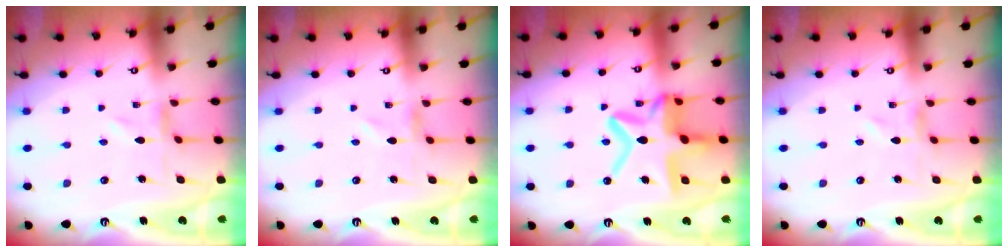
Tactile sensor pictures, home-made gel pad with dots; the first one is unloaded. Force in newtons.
{"total": 0.0}
{"total": 19.4, "press": 19.4, "slide": 1.8}
{"total": 0.5, "press": 0.5, "slide": 0.2}